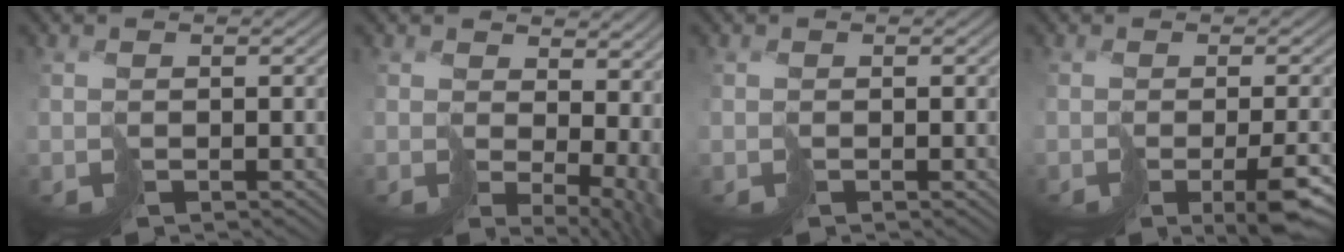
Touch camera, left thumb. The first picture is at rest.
{"total": 10.6, "force": [1.5, 5.9, 8.7], "torque": [-0.124, -0.028, 0.059]}
{"total": 0.0}
{"total": 6.6, "force": [-2.7, 1.5, 5.8], "torque": [-0.081, -0.005, -0.040]}